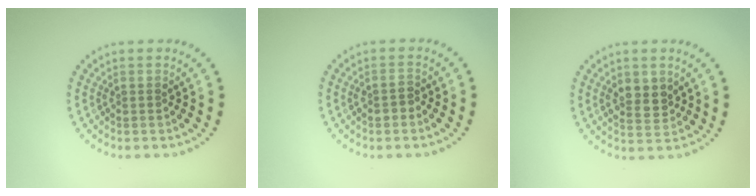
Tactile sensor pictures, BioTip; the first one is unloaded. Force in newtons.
{"total": 1.4, "press": 1.3, "slide": 0.4}
{"total": 2.9, "press": 2.8, "slide": 0.5}